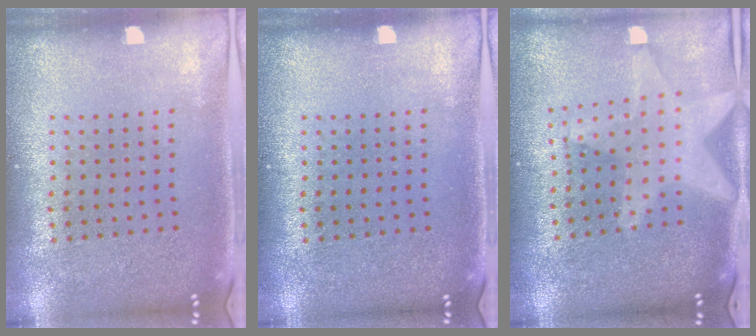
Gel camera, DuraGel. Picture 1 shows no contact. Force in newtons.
{"total": 0.0}
{"total": 2.1, "press": 1.7, "slide": 1.1}